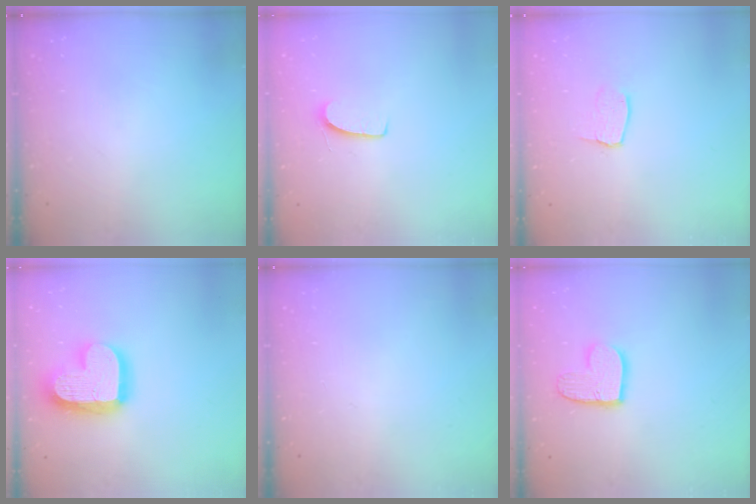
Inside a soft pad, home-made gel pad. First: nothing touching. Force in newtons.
{"total": 7.1, "press": 7.1, "slide": 0.5}
{"total": 3.0, "press": 3.0, "slide": 0.2}
{"total": 18.7, "press": 18.6, "slide": 1.5}
{"total": 0.0}
{"total": 10.7, "press": 10.7, "slide": 0.8}